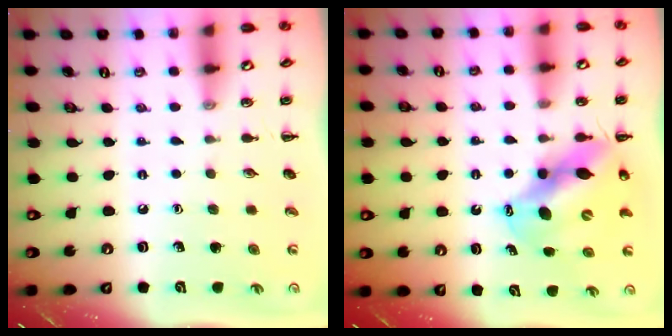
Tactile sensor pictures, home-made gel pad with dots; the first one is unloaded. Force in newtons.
{"total": 12.8, "press": 12.4, "slide": 3.2}